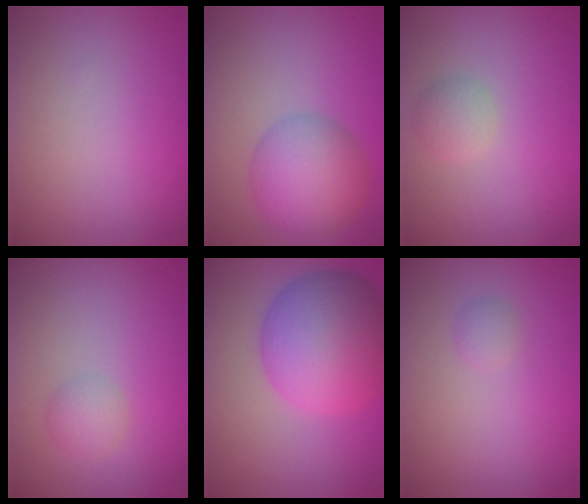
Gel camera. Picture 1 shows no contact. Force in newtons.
{"total": 5.9, "press": 5.8, "slide": 0.2}
{"total": 1.7, "press": 1.7, "slide": 0.2}
{"total": 1.6, "press": 1.6, "slide": 0.0}
{"total": 10.6, "press": 10.6, "slide": 0.2}
{"total": 0.9, "press": 0.9, "slide": 0.0}